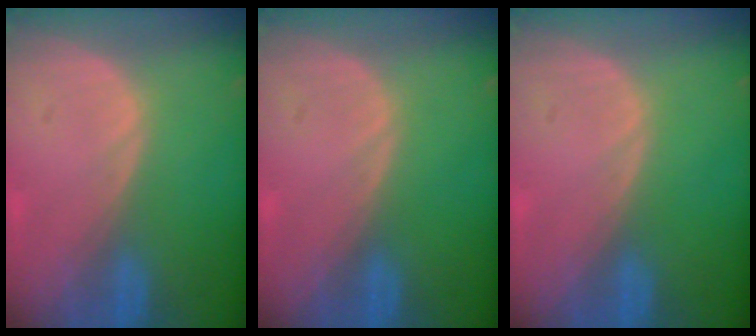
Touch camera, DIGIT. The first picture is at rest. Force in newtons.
{"total": 0.0}
{"total": 0.0}